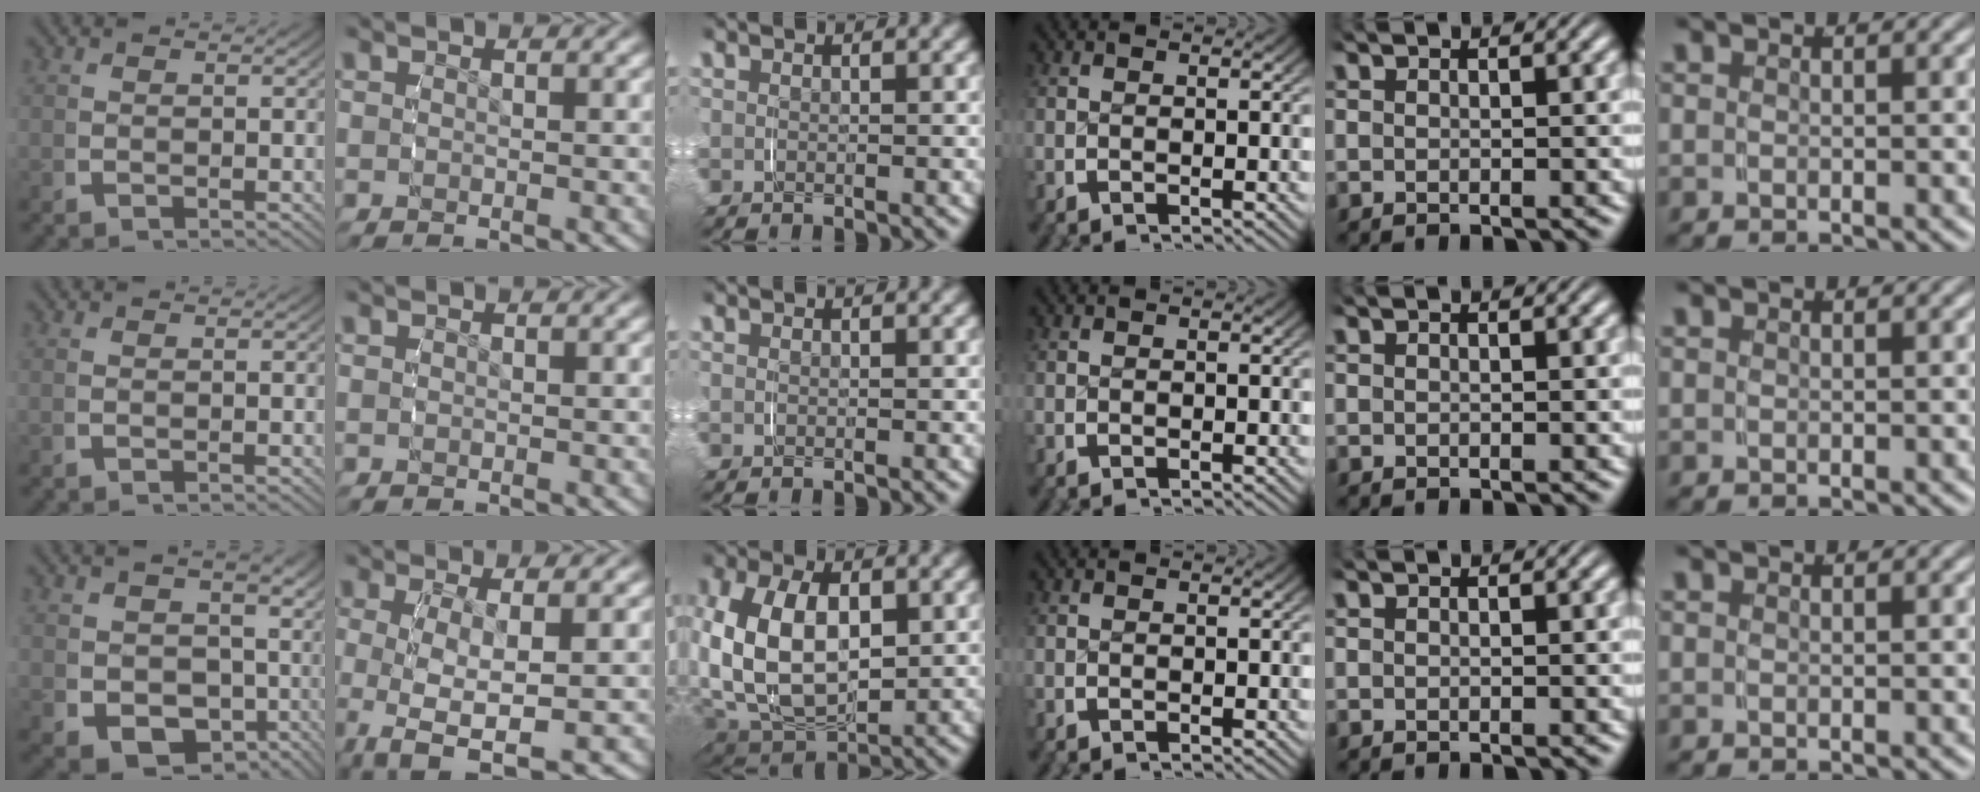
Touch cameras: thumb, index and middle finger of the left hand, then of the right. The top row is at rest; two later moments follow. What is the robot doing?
{"motion": "grasp_and_lifting", "object": "shirt"}